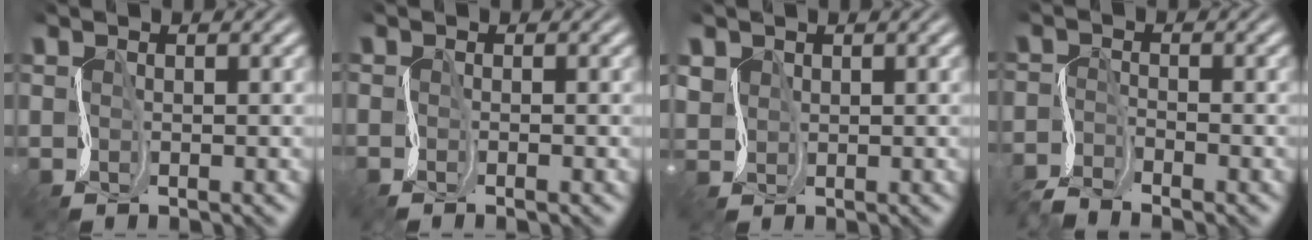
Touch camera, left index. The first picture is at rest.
{"total": 1.0, "force": [-0.9, -0.3, 0.2], "torque": [-0.006, -0.003, -0.024]}
{"total": 1.3, "force": [0.9, 1.0, 0.0], "torque": [-0.014, 0.004, 0.017]}
{"total": 2.9, "force": [-2.9, 0.2, 0.6], "torque": [-0.017, -0.001, -0.068]}